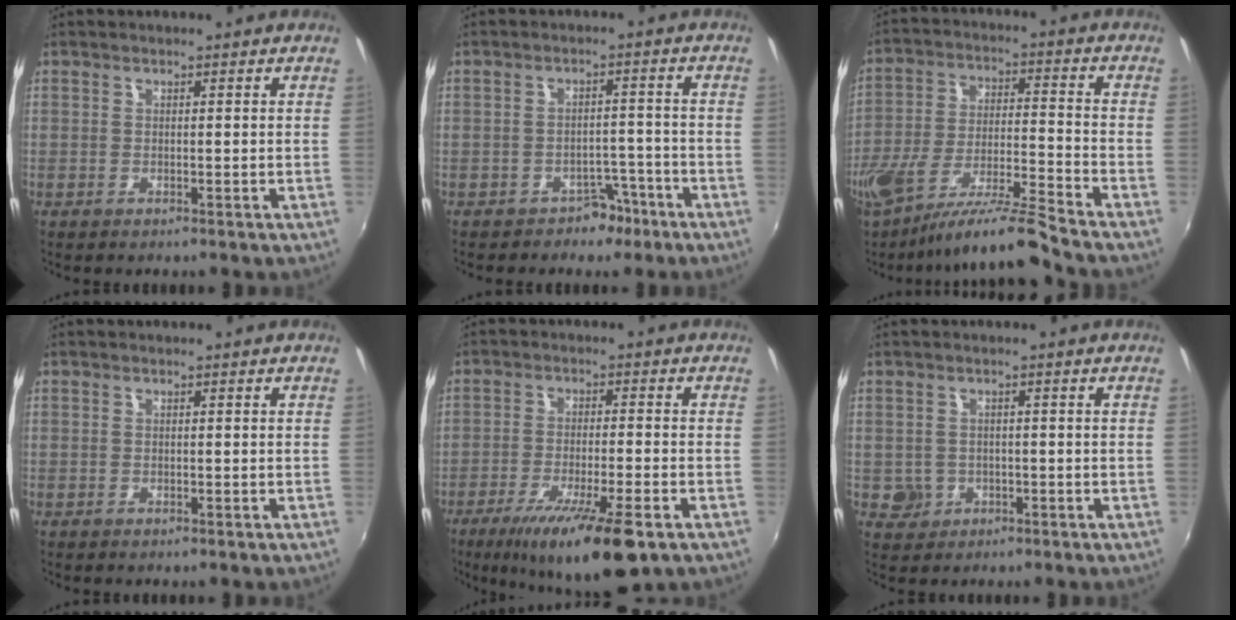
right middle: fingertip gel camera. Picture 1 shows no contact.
{"total": 4.3, "force": [-3.2, 2.6, 1.2], "torque": [-0.022, 0.013, -0.042]}
{"total": 13.3, "force": [-11.2, -1.1, 7.0], "torque": [-0.137, -0.014, -0.203]}
{"total": 0.0}
{"total": 14.6, "force": [-8.8, 2.1, 11.4], "torque": [-0.208, -0.036, -0.142]}
{"total": 3.6, "force": [-0.8, 3.4, 0.6], "torque": [-0.018, 0.001, -0.008]}